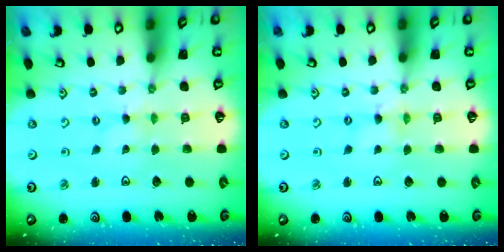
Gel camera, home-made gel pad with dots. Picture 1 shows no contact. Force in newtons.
{"total": 1.2, "press": 1.2, "slide": 0.2}